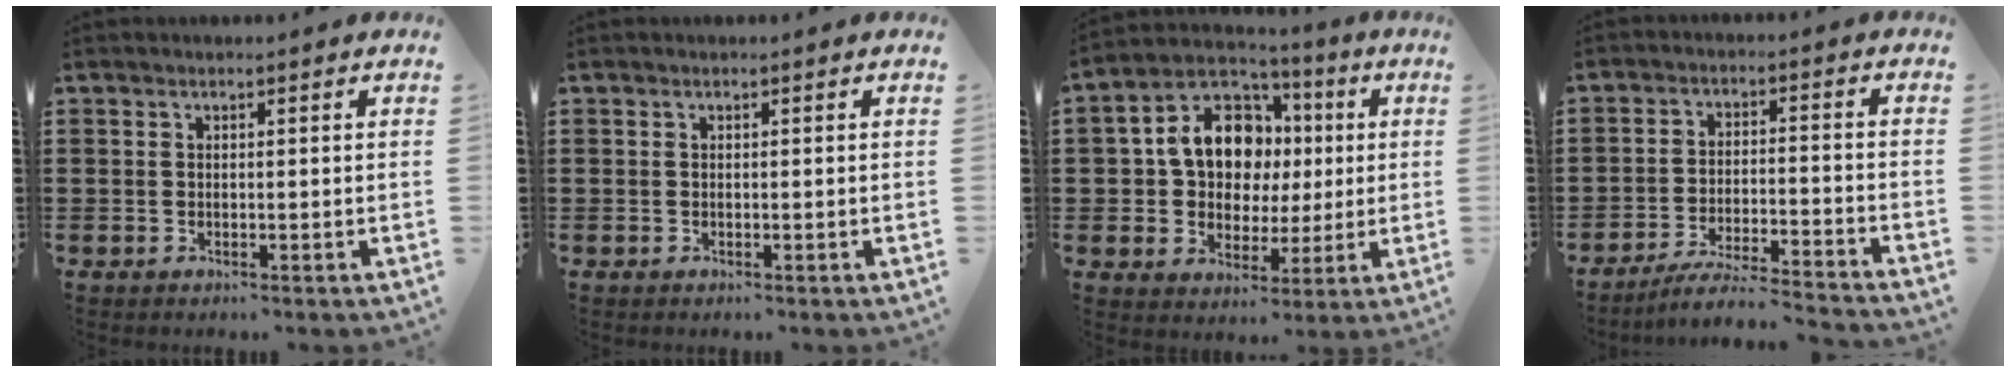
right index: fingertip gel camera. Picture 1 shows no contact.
{"total": 0.0}
{"total": 12.3, "force": [1.9, 9.6, 7.5], "torque": [-0.165, 0.019, 0.037]}
{"total": 5.7, "force": [-5.4, -0.1, 2.0], "torque": [-0.047, -0.012, -0.107]}